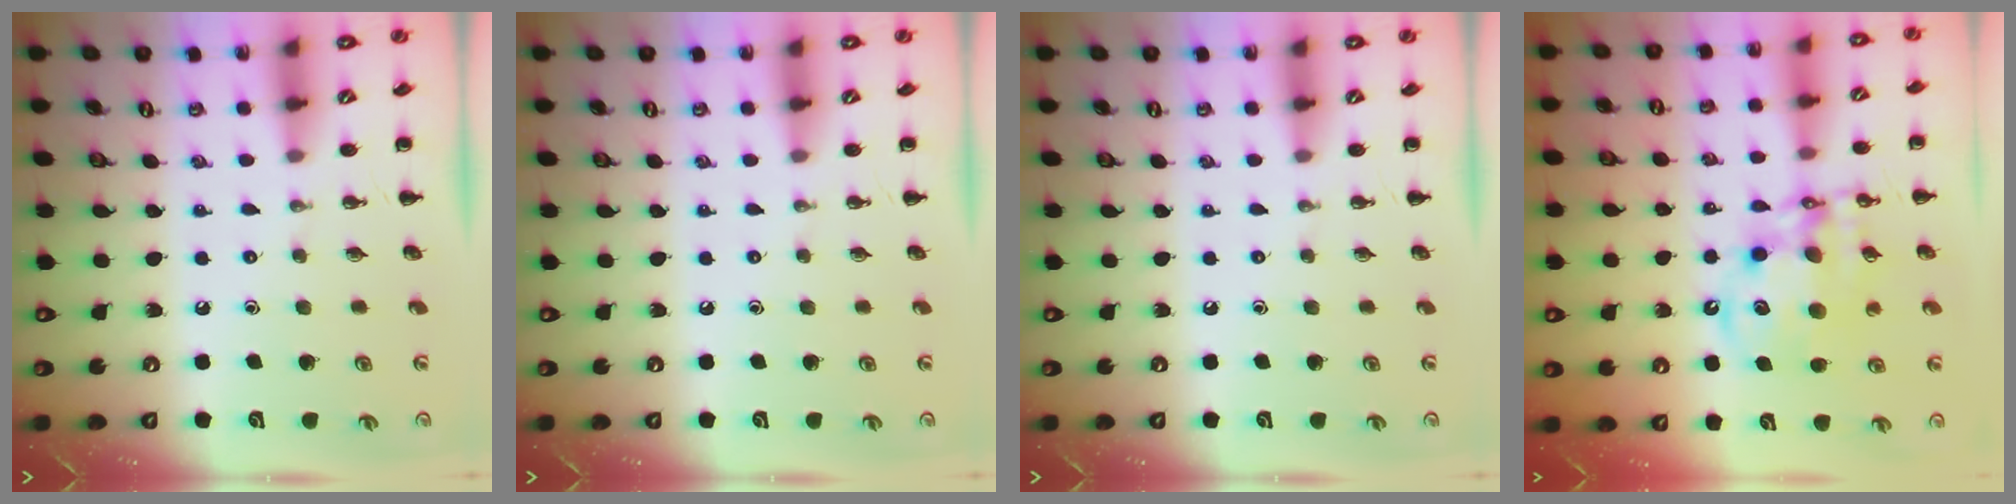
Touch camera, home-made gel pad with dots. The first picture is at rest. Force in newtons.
{"total": 0.0}
{"total": 0.0}
{"total": 12.6, "press": 12.1, "slide": 3.6}